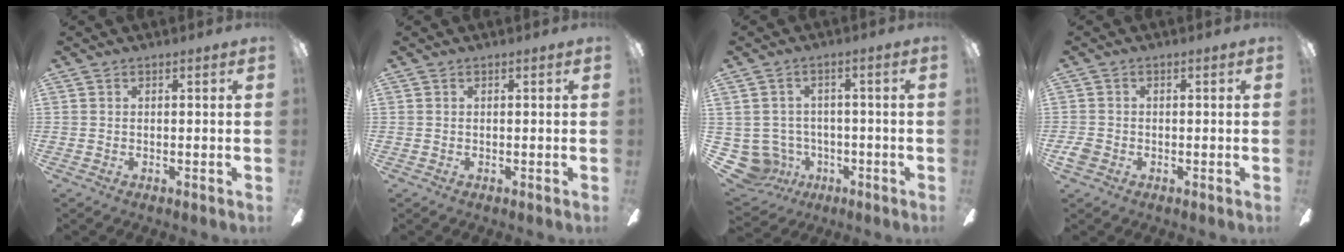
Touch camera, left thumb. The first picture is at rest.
{"total": 0.0}
{"total": 7.9, "force": [-2.1, 7.3, 2.2], "torque": [-0.098, 0.007, -0.037]}
{"total": 2.5, "force": [-1.2, 1.9, 1.1], "torque": [-0.023, 0.006, -0.025]}